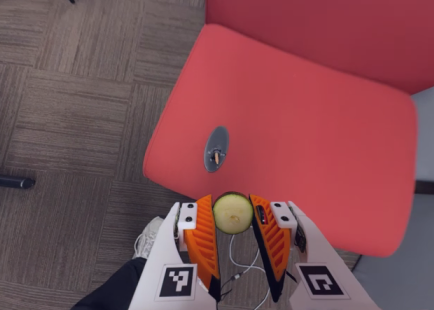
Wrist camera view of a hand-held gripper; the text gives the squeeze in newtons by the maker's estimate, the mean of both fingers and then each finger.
{"total": 7.9, "left": 7.8, "right": 8.0}